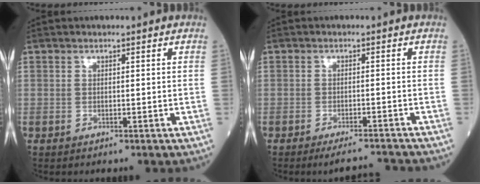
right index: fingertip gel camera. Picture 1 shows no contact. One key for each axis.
{"total": 5.4, "fx": -5.2, "fy": -0.3, "fz": 1.4, "tx": -0.013, "ty": -0.006, "tz": -0.078}